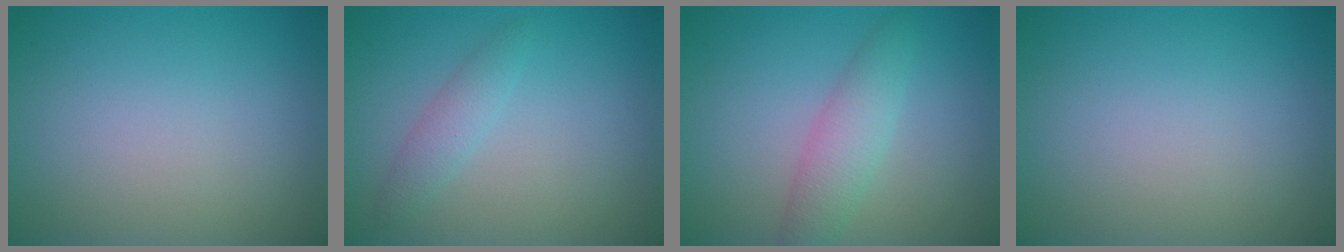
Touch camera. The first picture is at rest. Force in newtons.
{"total": 1.7, "press": 1.7, "slide": 0.0}
{"total": 2.9, "press": 2.9, "slide": 0.0}
{"total": 0.0}